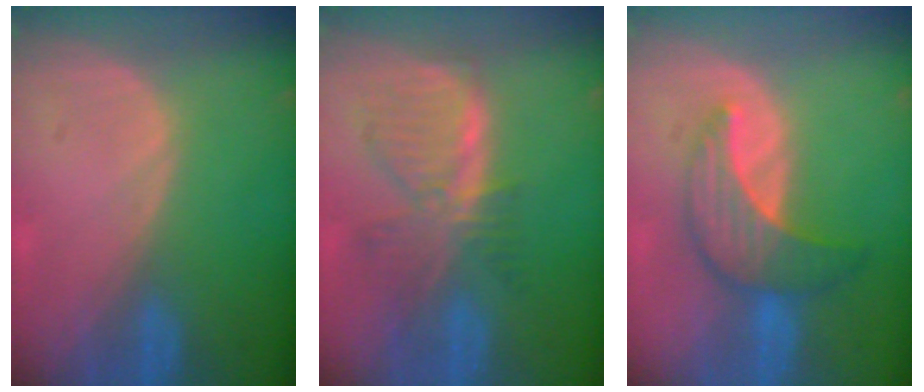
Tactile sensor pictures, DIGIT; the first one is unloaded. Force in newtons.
{"total": 7.5, "press": 6.8, "slide": 3.1}
{"total": 7.0, "press": 6.9, "slide": 1.0}